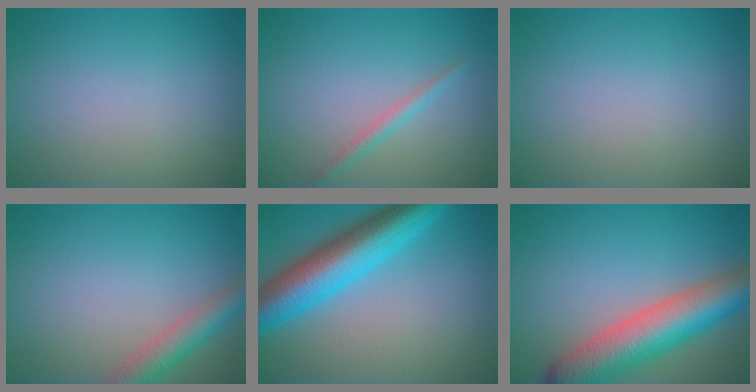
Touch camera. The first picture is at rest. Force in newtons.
{"total": 1.4, "press": 1.4, "slide": 0.1}
{"total": 0.0}
{"total": 3.8, "press": 3.8, "slide": 0.2}
{"total": 9.1, "press": 9.1, "slide": 0.5}
{"total": 9.3, "press": 9.3, "slide": 0.5}